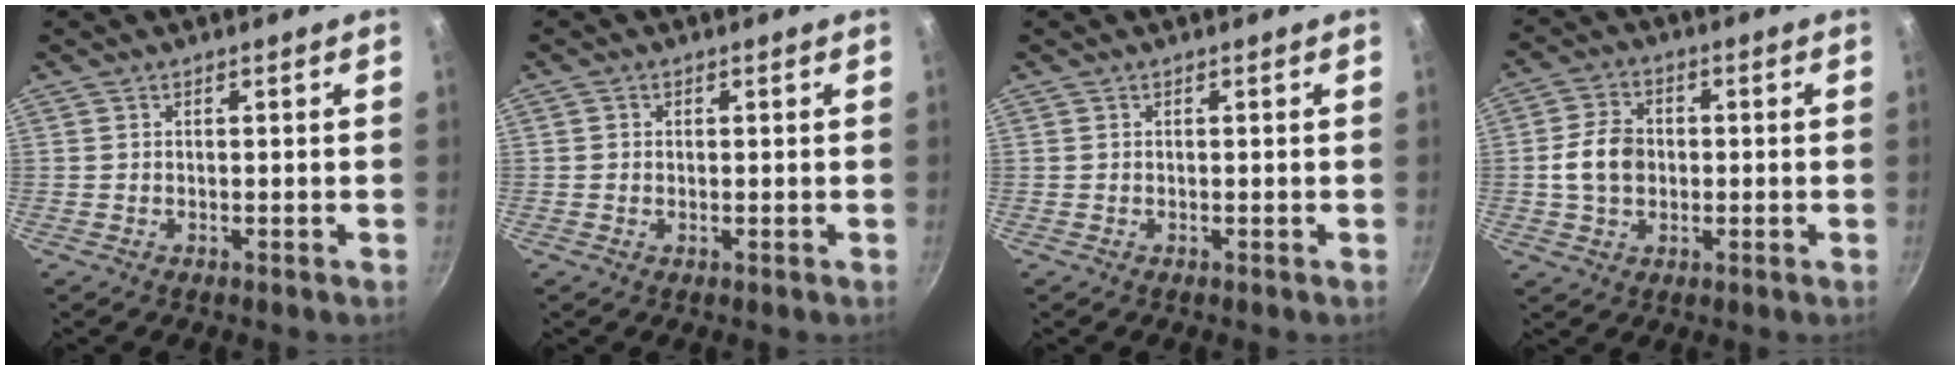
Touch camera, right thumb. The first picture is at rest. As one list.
[{"total": 0.9, "force": [0.1, 0.8, 0.3], "torque": [-0.003, 0.000, 0.000]}, {"total": 0.0}, {"total": 7.7, "force": [-0.3, 6.0, 4.8], "torque": [-0.071, 0.014, -0.012]}]